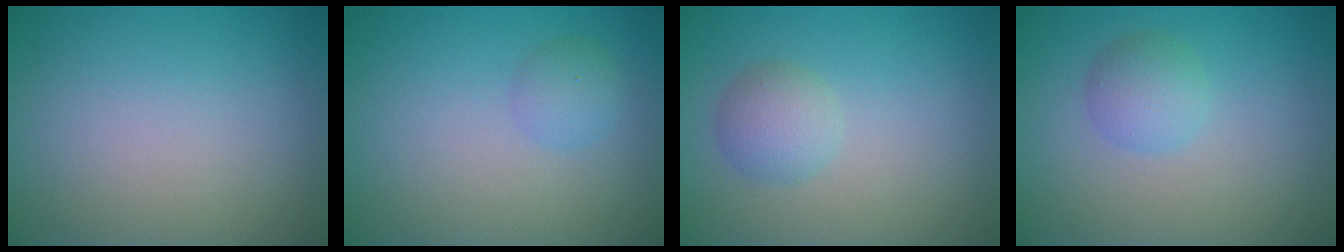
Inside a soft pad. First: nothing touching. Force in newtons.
{"total": 1.6, "press": 1.6, "slide": 0.1}
{"total": 2.4, "press": 2.4, "slide": 0.0}
{"total": 2.3, "press": 2.3, "slide": 0.1}